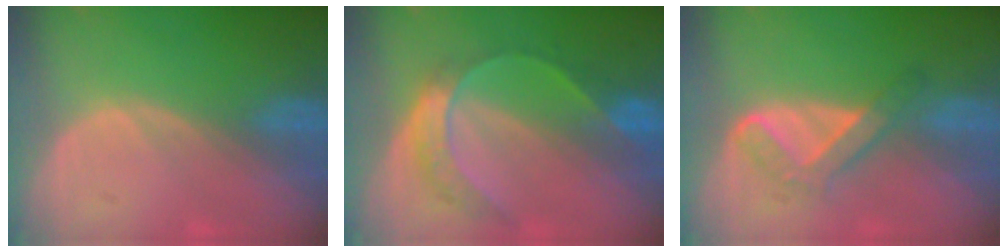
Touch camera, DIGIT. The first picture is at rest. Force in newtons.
{"total": 7.6, "press": 6.4, "slide": 4.2}
{"total": 4.6, "press": 4.6, "slide": 0.6}